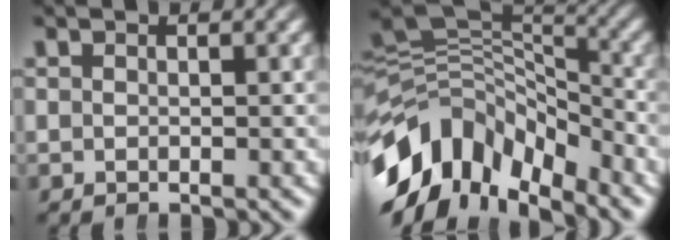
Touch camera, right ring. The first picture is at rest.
{"total": 12.2, "force": [-3.3, 9.3, 7.3], "torque": [-0.153, -0.038, -0.048]}